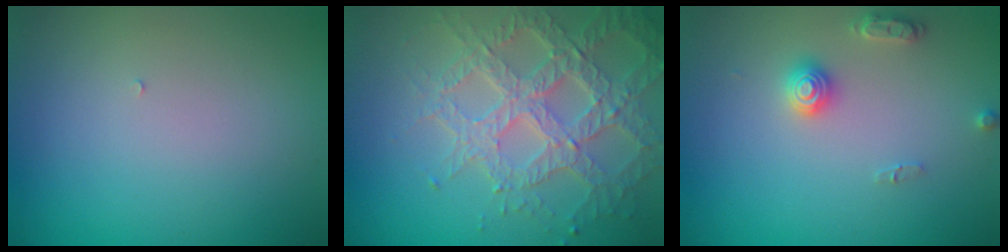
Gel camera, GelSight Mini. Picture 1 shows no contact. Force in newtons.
{"total": 5.9, "press": 4.8, "slide": 3.4}
{"total": 2.2, "press": 2.2, "slide": 0.1}